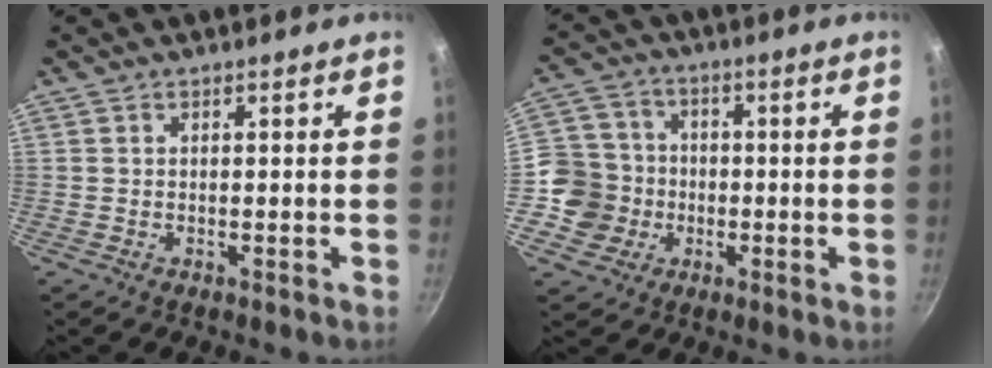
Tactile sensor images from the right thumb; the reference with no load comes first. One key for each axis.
{"total": 9.5, "fx": -2.0, "fy": 9.0, "fz": 2.2, "tx": -0.006, "ty": 0.029, "tz": -0.050}